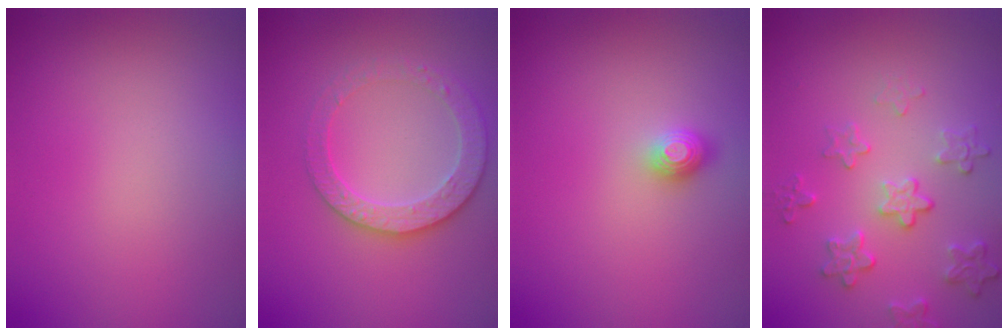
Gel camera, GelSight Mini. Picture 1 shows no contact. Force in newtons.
{"total": 3.2, "press": 3.1, "slide": 0.9}
{"total": 1.5, "press": 1.1, "slide": 1.0}
{"total": 3.4, "press": 2.9, "slide": 1.8}